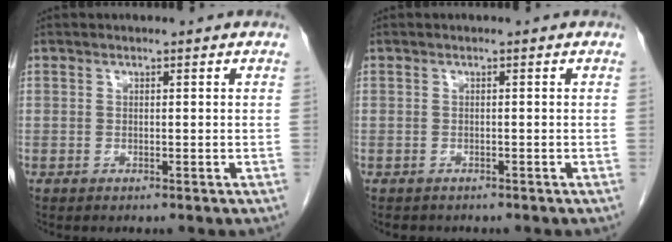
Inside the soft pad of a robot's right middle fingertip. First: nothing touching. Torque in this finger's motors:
{"motor_torque": [0.16, 0.00, 0.00, -0.01]}